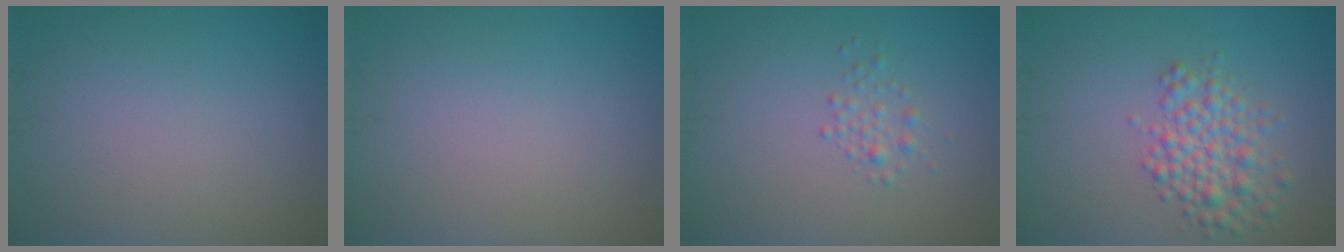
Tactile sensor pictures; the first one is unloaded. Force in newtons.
{"total": 0.0}
{"total": 1.4, "press": 1.4, "slide": 0.1}
{"total": 4.1, "press": 4.1, "slide": 0.1}